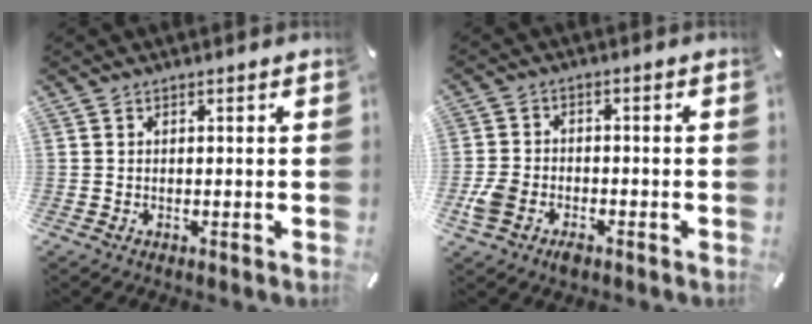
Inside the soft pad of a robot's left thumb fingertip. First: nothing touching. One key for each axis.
{"total": 5.8, "fx": -2.8, "fy": 4.1, "fz": 3.0, "tx": -0.058, "ty": 0.017, "tz": -0.048}